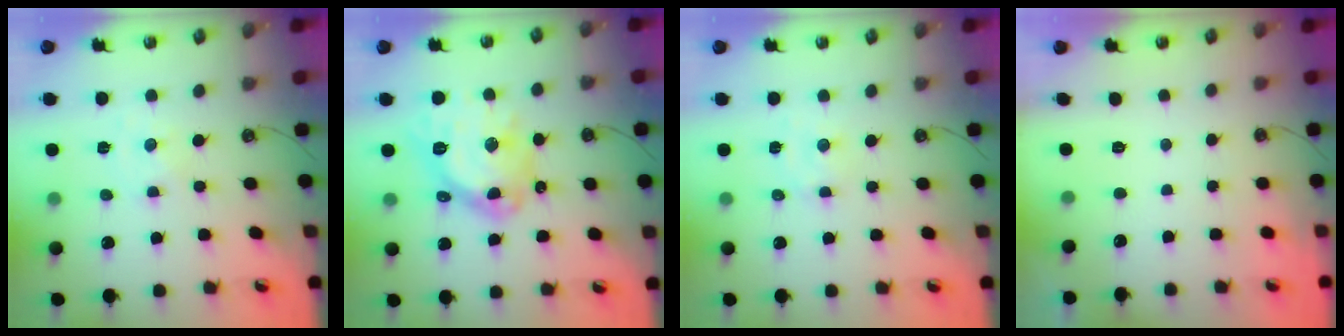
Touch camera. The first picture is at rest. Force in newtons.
{"total": 18.4, "press": 18.3, "slide": 1.9}
{"total": 2.3, "press": 2.3, "slide": 0.5}
{"total": 0.0}